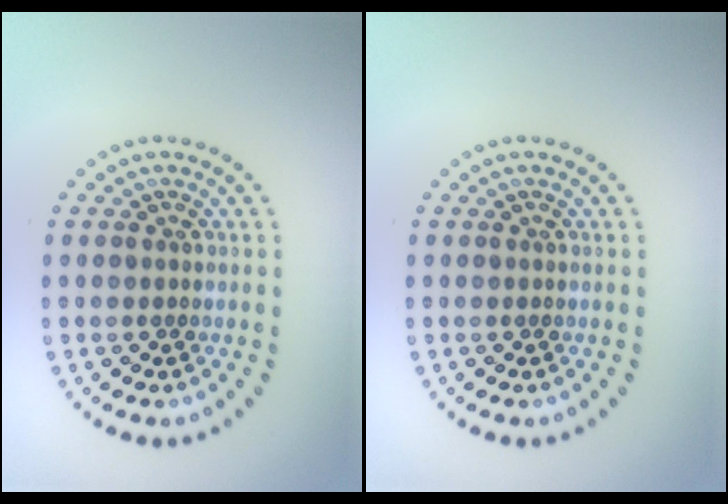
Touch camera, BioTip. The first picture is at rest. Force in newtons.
{"total": 0.0}